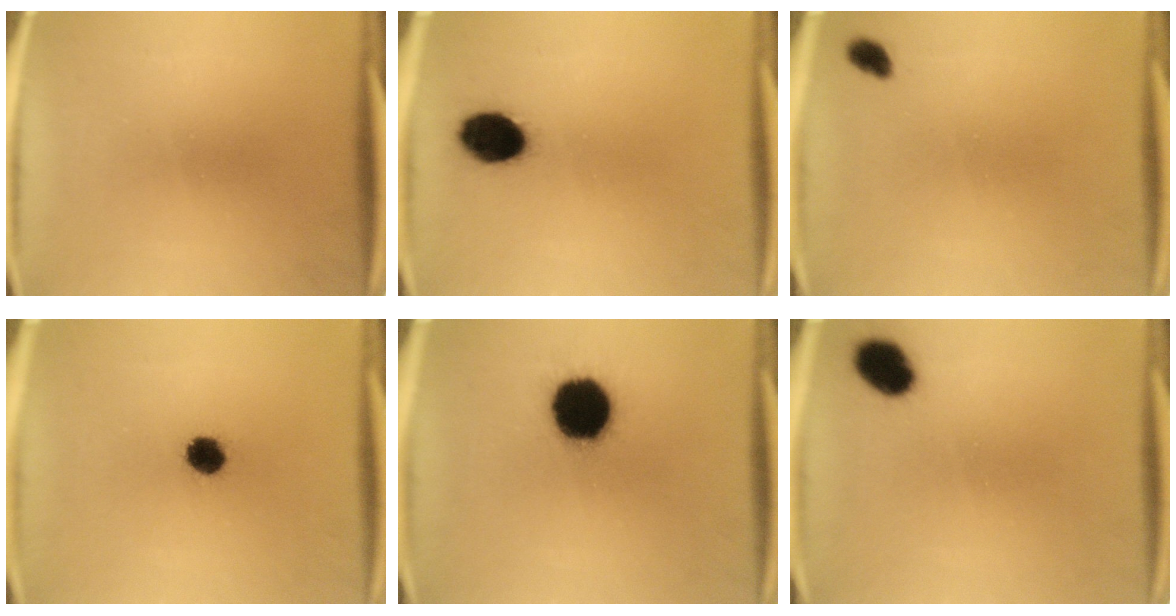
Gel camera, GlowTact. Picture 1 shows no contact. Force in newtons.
{"total": 9.4}
{"total": 1.8}
{"total": 5.8}
{"total": 18.4}
{"total": 7.0}